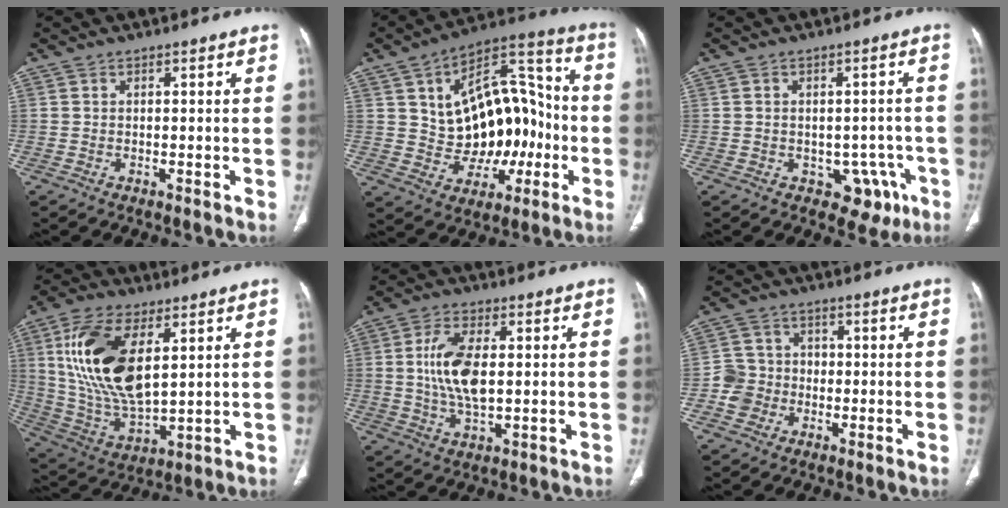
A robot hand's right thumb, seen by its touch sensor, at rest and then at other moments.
{"total": 21.2, "force": [-0.3, 14.0, 16.0], "torque": [-0.188, 0.040, 0.011]}
{"total": 6.8, "force": [-2.8, 5.2, 3.4], "torque": [-0.005, 0.020, -0.026]}
{"total": 19.4, "force": [5.9, 9.5, 15.8], "torque": [-0.304, -0.023, 0.119]}
{"total": 10.4, "force": [0.9, 5.1, 9.0], "torque": [-0.180, -0.004, 0.019]}
{"total": 5.8, "force": [-1.5, 5.6, 0.9], "torque": [0.014, 0.021, -0.035]}